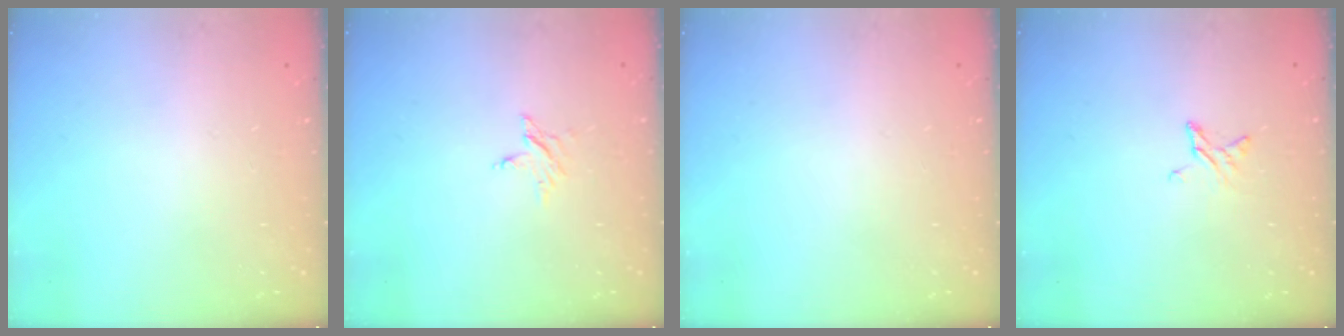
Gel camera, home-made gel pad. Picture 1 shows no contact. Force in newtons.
{"total": 2.7, "press": 2.7, "slide": 0.3}
{"total": 0.0}
{"total": 2.9, "press": 2.9, "slide": 0.3}